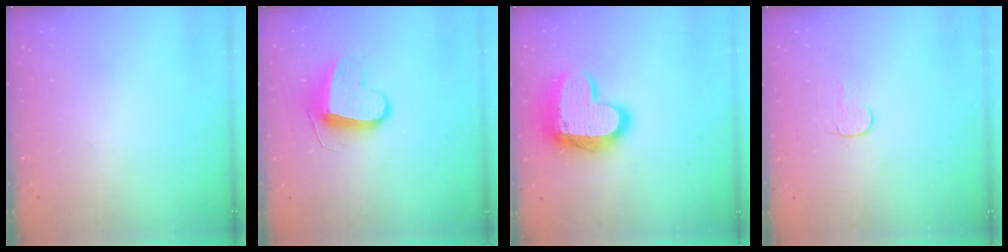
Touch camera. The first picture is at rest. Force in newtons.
{"total": 10.3, "press": 10.2, "slide": 1.2}
{"total": 16.3, "press": 16.2, "slide": 1.4}
{"total": 4.0, "press": 4.0, "slide": 0.5}